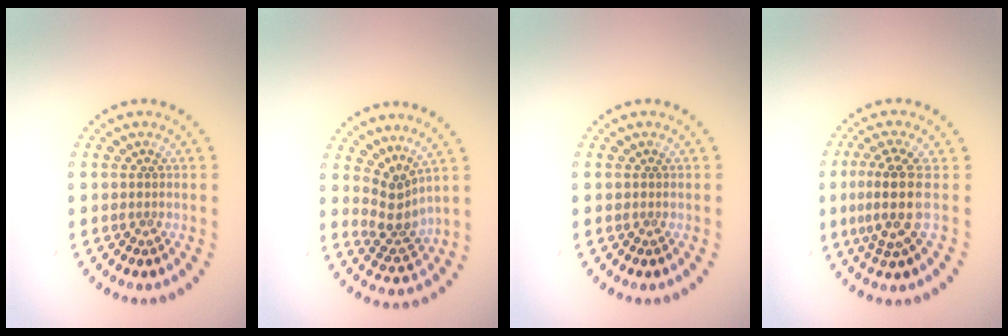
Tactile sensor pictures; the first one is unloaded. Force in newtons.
{"total": 2.8, "press": 2.0, "slide": 2.0}
{"total": 0.0}
{"total": 3.9, "press": 3.0, "slide": 2.5}